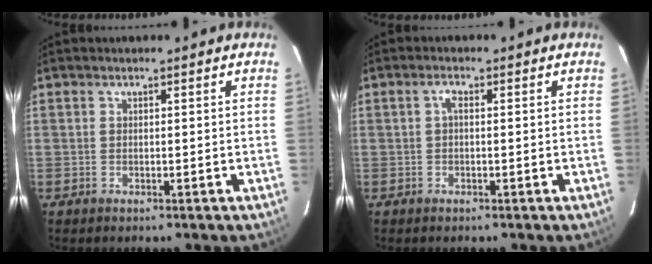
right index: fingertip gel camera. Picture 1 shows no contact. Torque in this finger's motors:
{"motor_torque": [0.24, -0.11, 0.21, 0.03]}